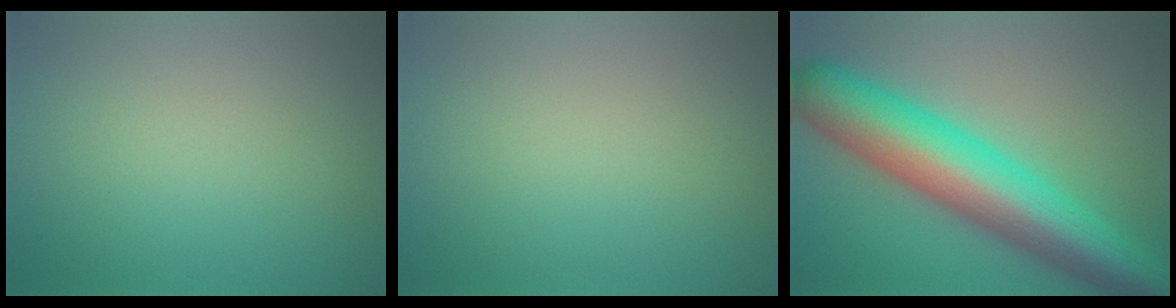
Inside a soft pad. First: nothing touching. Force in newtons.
{"total": 0.0}
{"total": 11.6, "press": 11.6, "slide": 0.1}